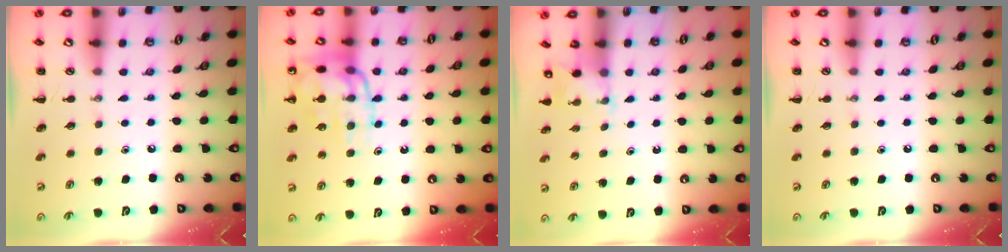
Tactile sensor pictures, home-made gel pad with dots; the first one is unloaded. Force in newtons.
{"total": 15.5, "press": 15.3, "slide": 1.9}
{"total": 2.2, "press": 2.1, "slide": 0.7}
{"total": 0.0}